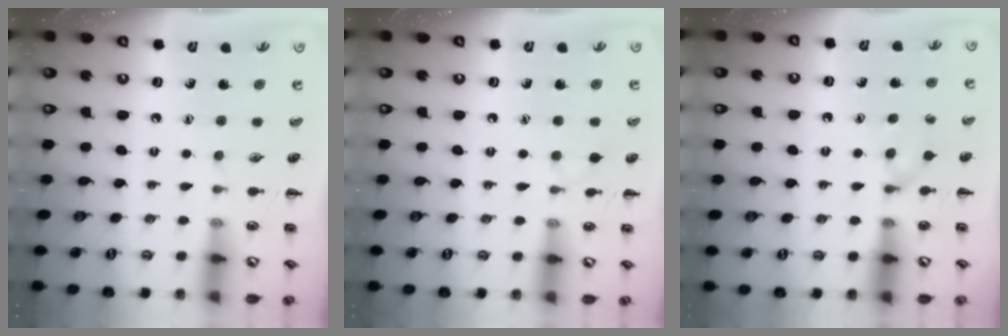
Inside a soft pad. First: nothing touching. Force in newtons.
{"total": 3.7, "press": 3.4, "slide": 1.5}
{"total": 4.4, "press": 4.1, "slide": 1.5}